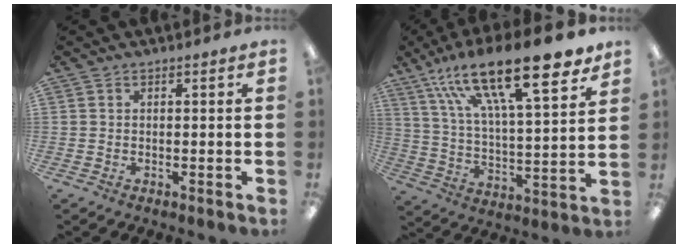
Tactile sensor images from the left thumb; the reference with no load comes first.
{"total": 24.5, "force": [16.5, 6.6, 16.8], "torque": [-0.275, -0.099, 0.269]}